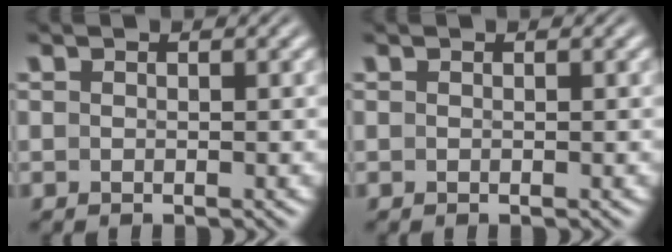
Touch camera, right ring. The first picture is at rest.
{"total": 0.0}